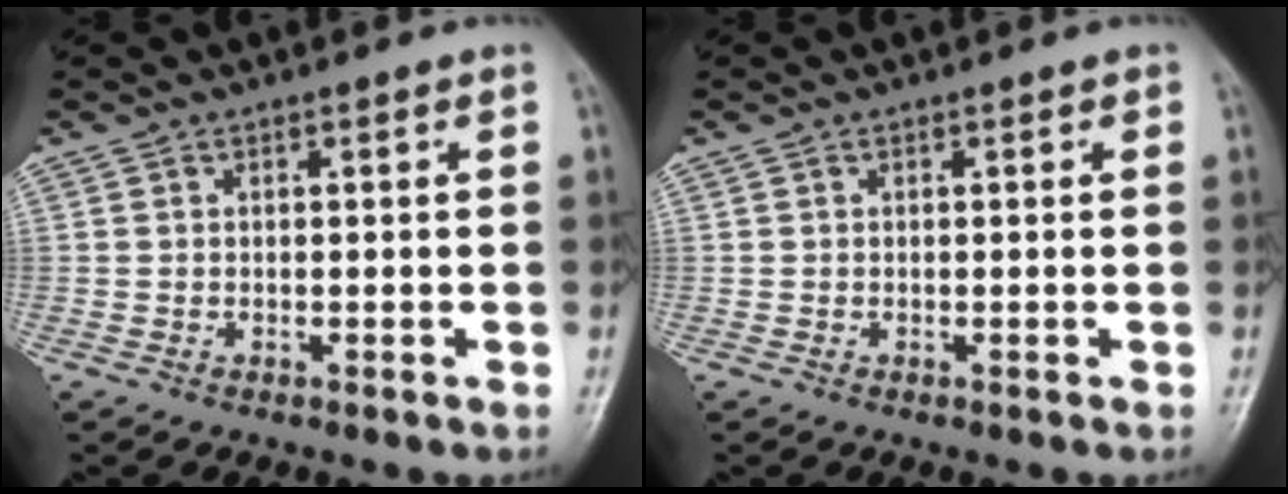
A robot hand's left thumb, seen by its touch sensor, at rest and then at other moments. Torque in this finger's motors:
{"motor_torque": [0.94, 0.52, -0.08, -0.06, 0.02]}